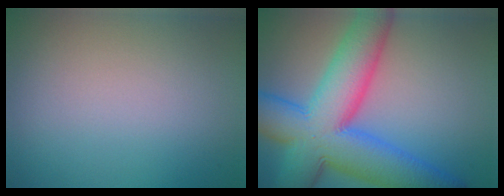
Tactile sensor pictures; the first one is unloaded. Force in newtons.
{"total": 12.7, "press": 12.7, "slide": 0.4}